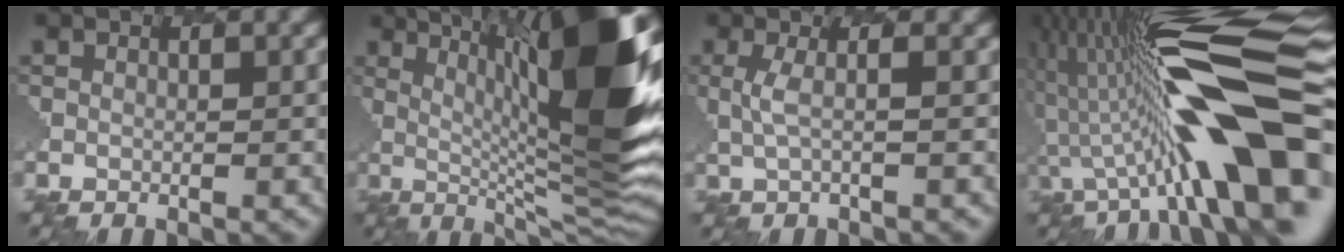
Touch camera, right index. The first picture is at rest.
{"total": 10.0, "force": [3.7, 1.0, 9.2], "torque": [-0.165, 0.011, 0.041]}
{"total": 1.0, "force": [0.7, -0.3, 0.6], "torque": [-0.047, 0.007, -0.011]}
{"total": 11.0, "force": [-2.3, 1.6, 10.6], "torque": [-0.204, 0.037, -0.063]}